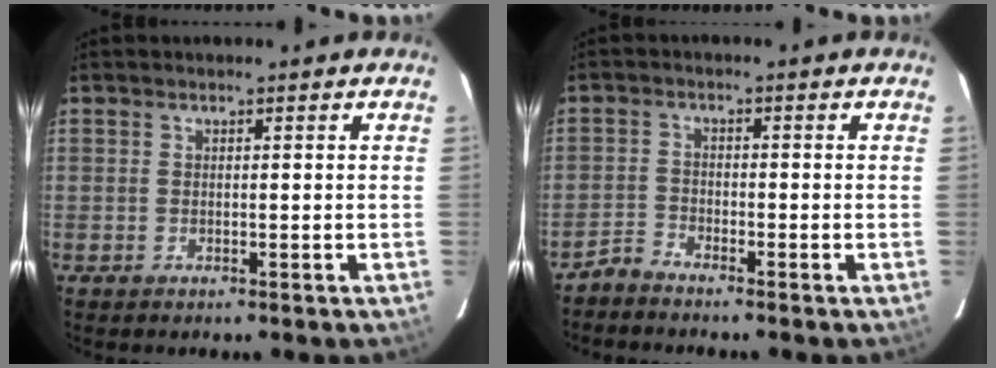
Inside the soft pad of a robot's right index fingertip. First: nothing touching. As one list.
[{"total": 2.5, "force": [-2.4, 0.3, 0.2], "torque": [-0.007, 0.001, -0.056]}]